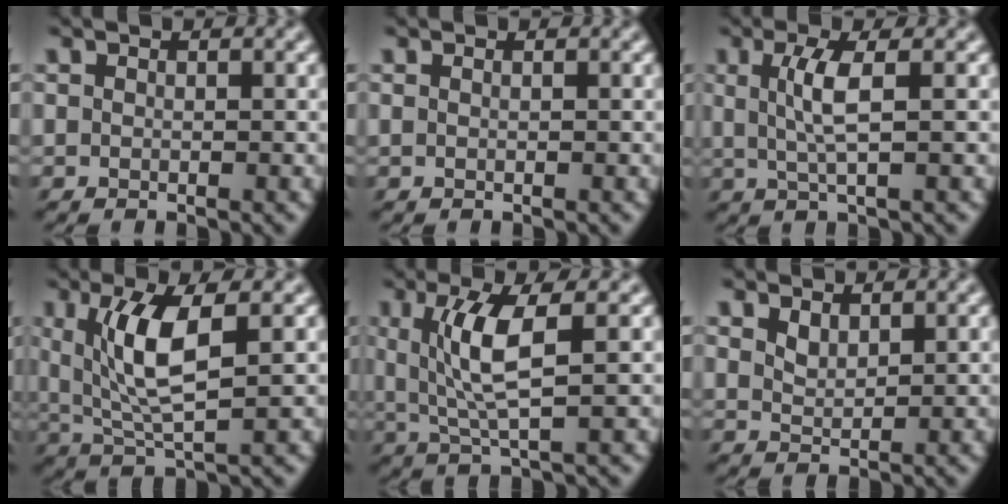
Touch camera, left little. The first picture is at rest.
{"total": 0.0}
{"total": 2.6, "force": [0.3, -0.7, 2.4], "torque": [-0.057, 0.001, 0.004]}
{"total": 5.1, "force": [1.2, 0.2, 5.0], "torque": [-0.100, -0.003, 0.023]}
{"total": 4.3, "force": [0.8, -0.4, 4.2], "torque": [-0.086, -0.001, 0.016]}
{"total": 1.2, "force": [0.9, 0.3, 0.8], "torque": [-0.025, -0.006, 0.009]}